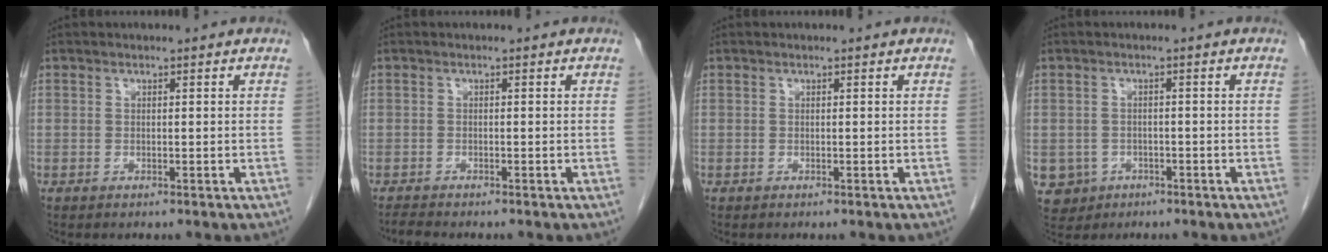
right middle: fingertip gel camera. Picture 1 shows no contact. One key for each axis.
{"total": 1.4, "fx": -1.4, "fy": -0.2, "fz": 0.3, "tx": -0.012, "ty": -0.007, "tz": -0.026}
{"total": 0.0}
{"total": 4.3, "fx": -1.9, "fy": 3.9, "fz": 0.3, "tx": -0.008, "ty": 0.008, "tz": -0.026}